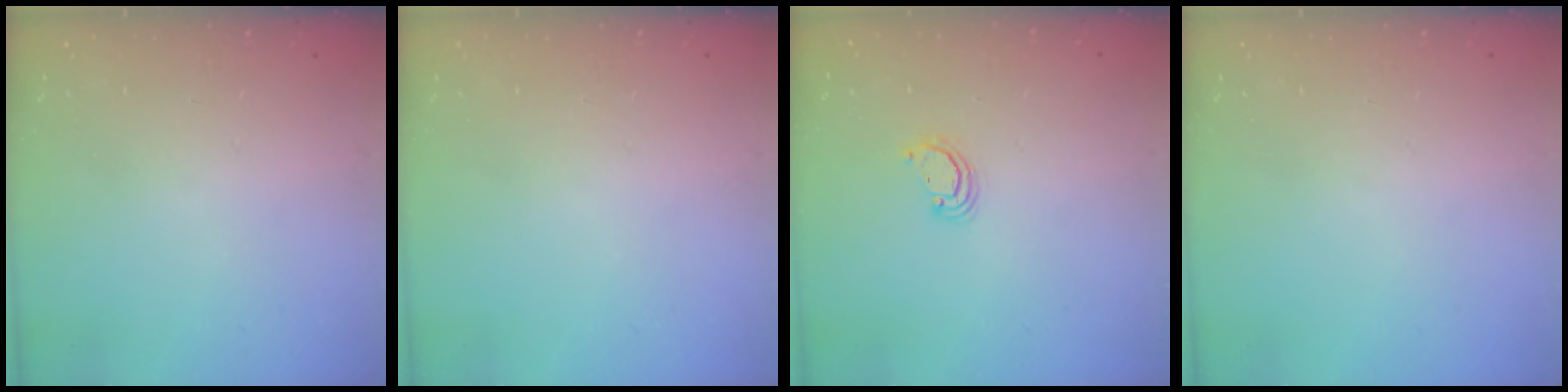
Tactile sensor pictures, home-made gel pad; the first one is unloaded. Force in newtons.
{"total": 0.0}
{"total": 2.0, "press": 2.0, "slide": 0.2}
{"total": 0.0}